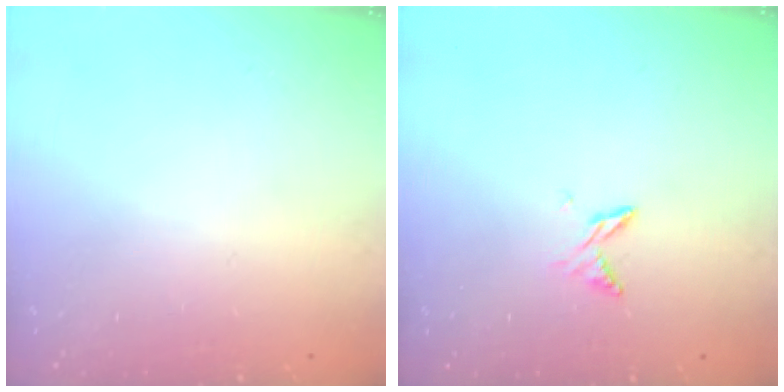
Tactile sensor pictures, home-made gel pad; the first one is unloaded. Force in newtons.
{"total": 5.3, "press": 5.2, "slide": 0.7}